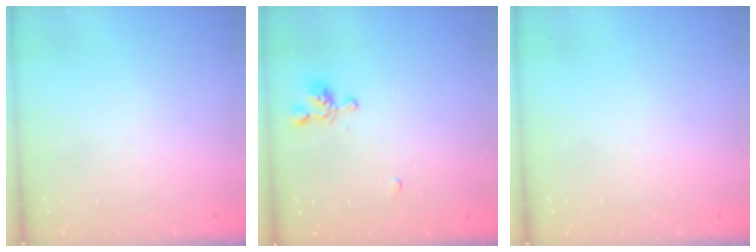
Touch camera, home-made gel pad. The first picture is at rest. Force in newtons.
{"total": 5.6, "press": 5.6, "slide": 0.2}
{"total": 0.0}